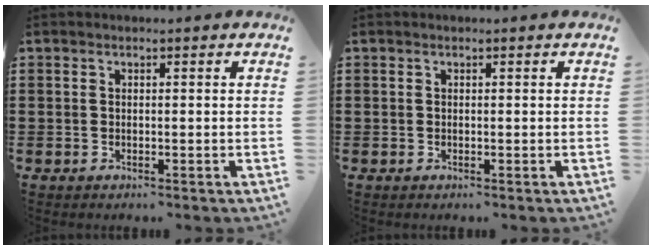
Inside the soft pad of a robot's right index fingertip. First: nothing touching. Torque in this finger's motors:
{"motor_torque": [1.17, 0.97, 0.00, -0.01]}